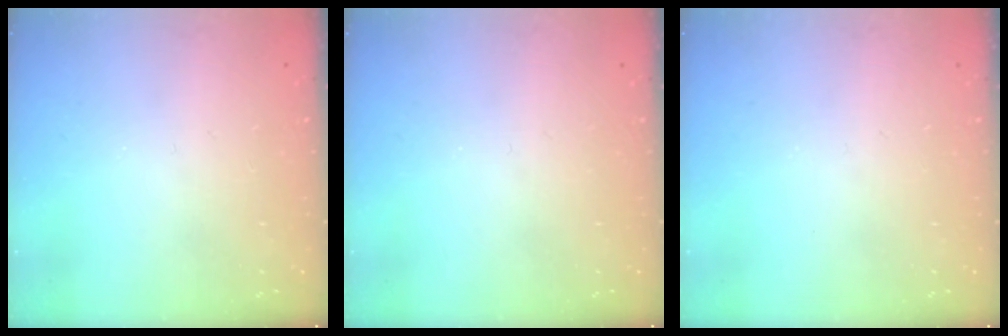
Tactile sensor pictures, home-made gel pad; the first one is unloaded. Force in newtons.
{"total": 0.0}
{"total": 0.0}